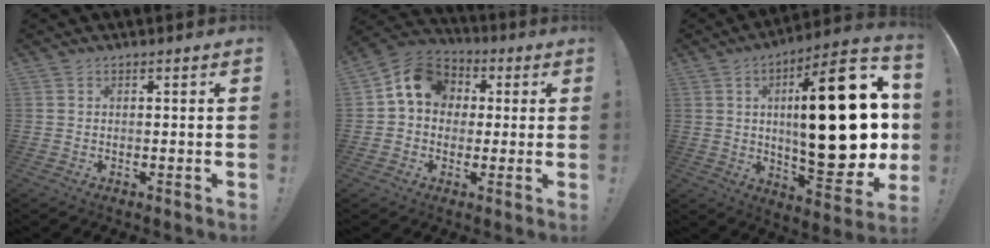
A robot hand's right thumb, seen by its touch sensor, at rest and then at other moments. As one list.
[{"total": 11.1, "force": [2.1, 9.5, 5.3], "torque": [-0.072, 0.010, 0.045]}, {"total": 31.7, "force": [3.0, 11.0, 29.6], "torque": [-0.454, -0.014, 0.052]}]